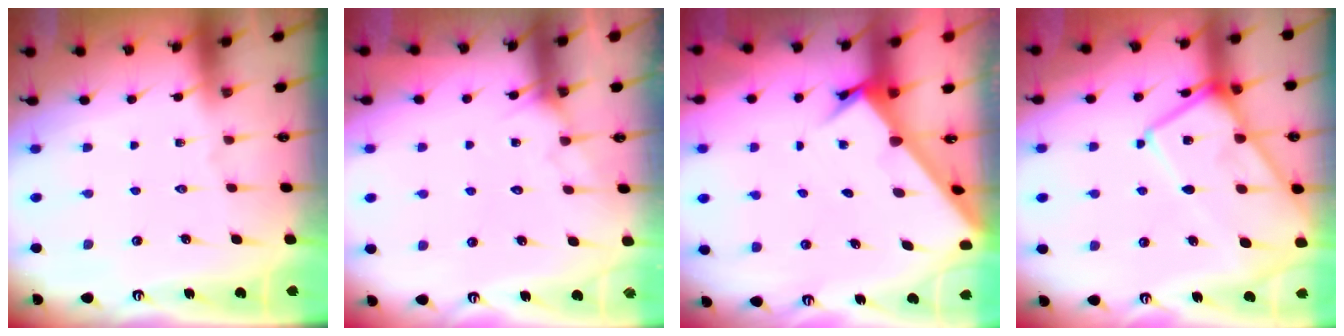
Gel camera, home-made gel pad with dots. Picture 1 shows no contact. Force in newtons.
{"total": 5.5, "press": 5.5, "slide": 0.5}
{"total": 2.2, "press": 2.2, "slide": 0.2}
{"total": 15.5, "press": 15.4, "slide": 1.2}